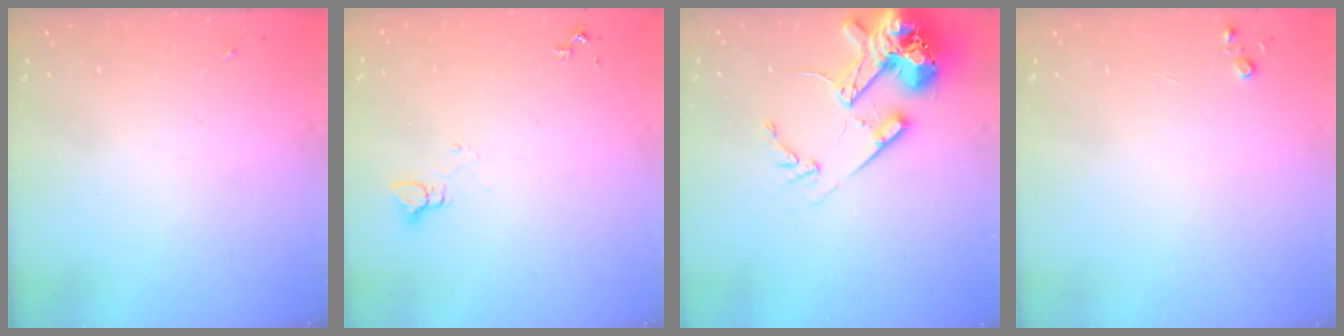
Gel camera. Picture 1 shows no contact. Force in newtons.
{"total": 4.3, "press": 4.3, "slide": 0.4}
{"total": 18.0, "press": 17.8, "slide": 2.8}
{"total": 3.6, "press": 3.6, "slide": 0.4}